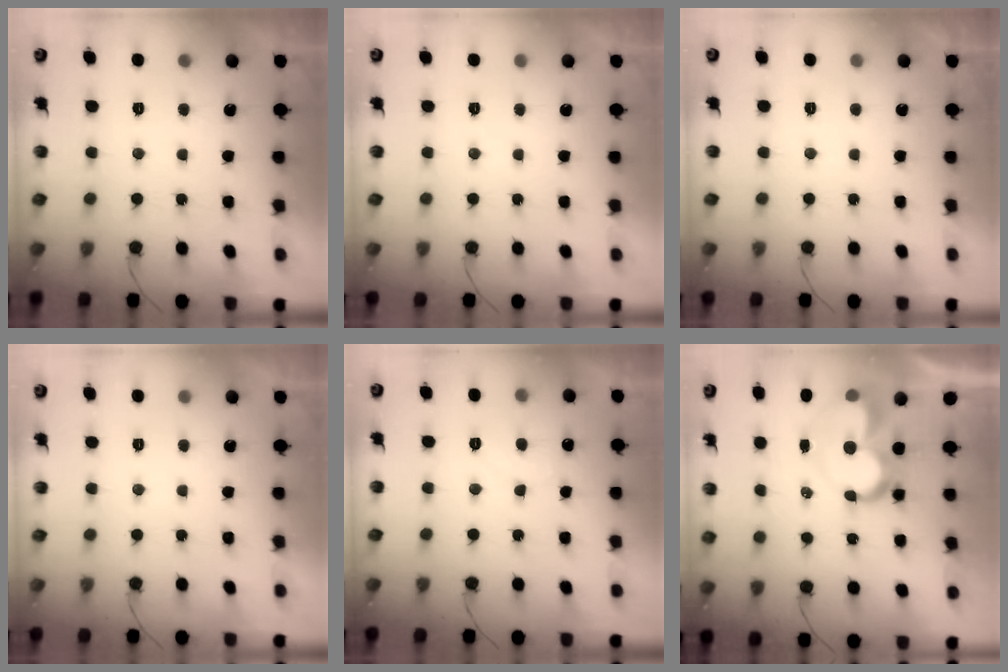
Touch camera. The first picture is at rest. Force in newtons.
{"total": 0.0}
{"total": 1.8, "press": 1.8, "slide": 0.1}
{"total": 0.0}
{"total": 7.1, "press": 7.0, "slide": 0.5}
{"total": 9.0, "press": 9.0, "slide": 0.7}